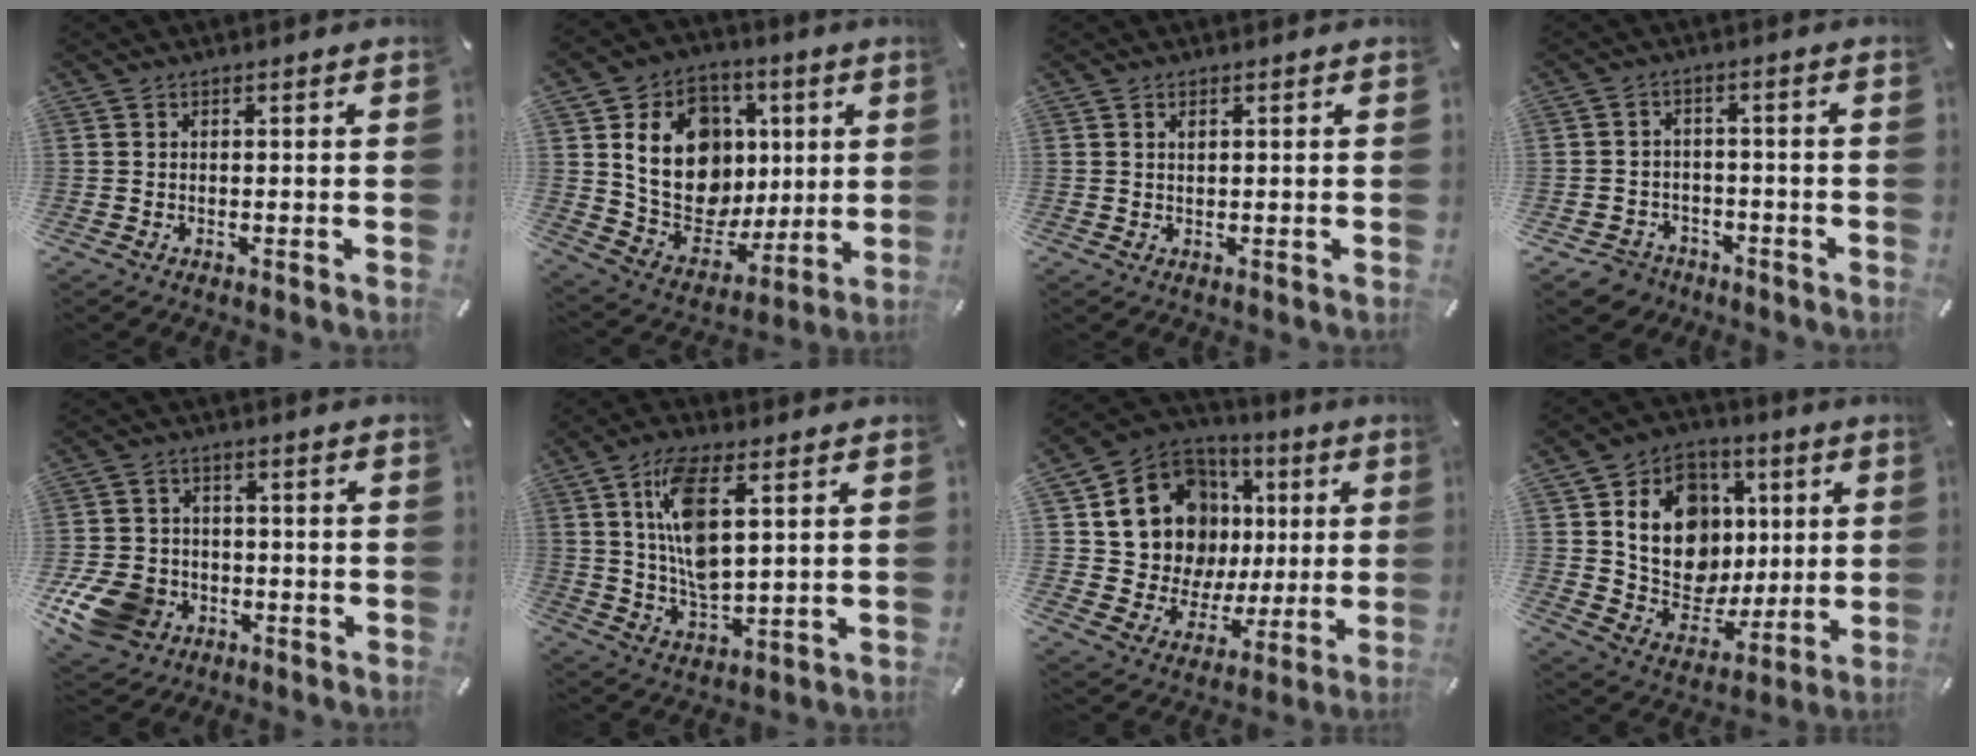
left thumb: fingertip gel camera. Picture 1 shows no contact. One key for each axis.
{"total": 19.7, "fx": 4.0, "fy": 15.9, "fz": 11.0, "tx": -0.191, "ty": -0.007, "tz": 0.086}
{"total": 1.0, "fx": 0.4, "fy": 0.5, "fz": 0.8, "tx": -0.016, "ty": 0.001, "tz": 0.007}
{"total": 4.7, "fx": -2.7, "fy": 3.8, "fz": 0.8, "tx": -0.029, "ty": 0.014, "tz": -0.053}
{"total": 11.5, "fx": -4.6, "fy": 9.1, "fz": 5.2, "tx": -0.105, "ty": 0.031, "tz": -0.082}
{"total": 12.4, "fx": 4.4, "fy": 5.2, "fz": 10.3, "tx": -0.222, "ty": -0.005, "tz": 0.075}
{"total": 15.5, "fx": 4.8, "fy": 12.9, "fz": 7.0, "tx": -0.130, "ty": -0.035, "tz": 0.105}
{"total": 17.3, "fx": 3.9, "fy": 14.2, "fz": 9.2, "tx": -0.155, "ty": -0.012, "tz": 0.080}